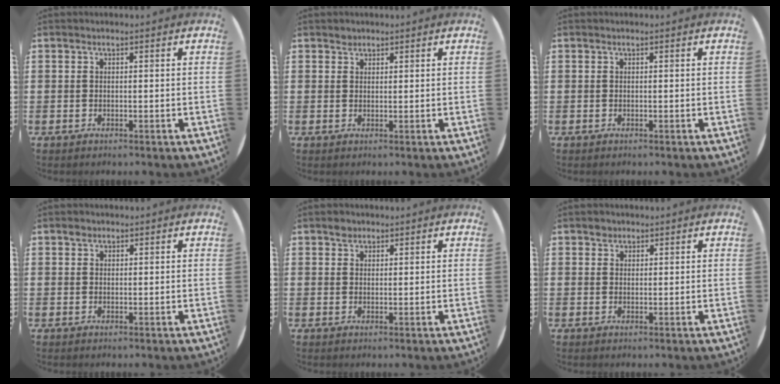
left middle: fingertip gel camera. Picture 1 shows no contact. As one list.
[{"total": 1.1, "force": [0.9, 0.5, 0.0], "torque": [0.006, -0.003, 0.017]}, {"total": 0.0}, {"total": 0.7, "force": [0.6, 0.5, 0.1], "torque": [0.005, -0.001, 0.010]}, {"total": 1.5, "force": [1.2, 0.9, 0.2], "torque": [0.011, -0.005, 0.021]}, {"total": 1.2, "force": [1.0, 0.7, 0.1], "torque": [0.005, -0.002, 0.018]}]